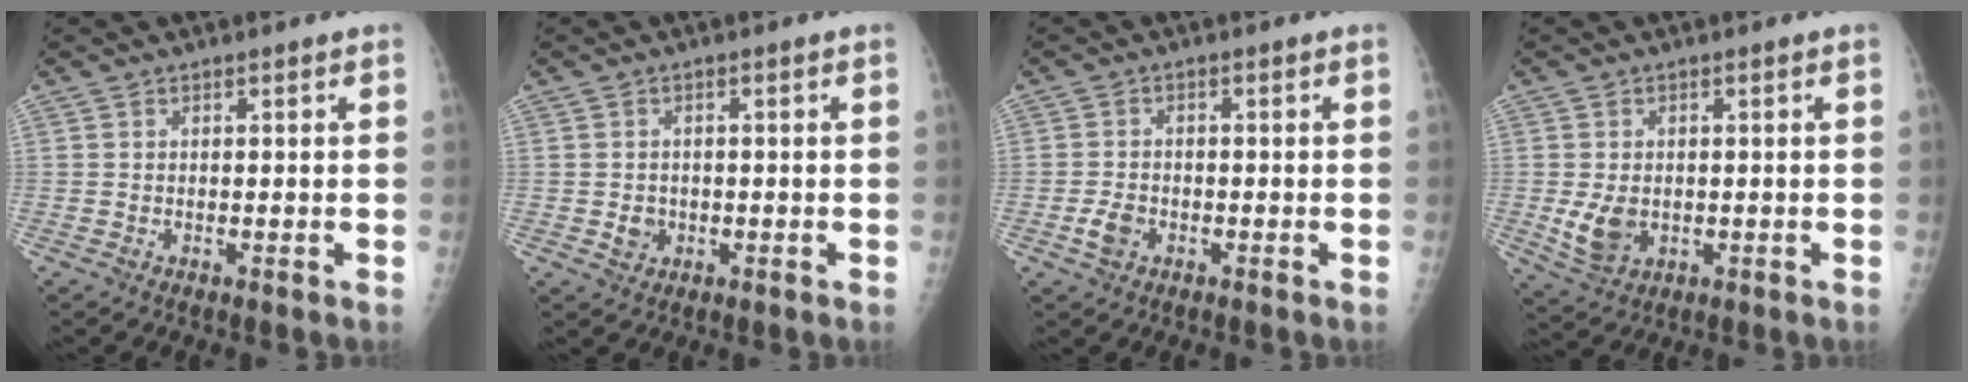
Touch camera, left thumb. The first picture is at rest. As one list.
[{"total": 2.4, "force": [-0.5, 2.2, 1.0], "torque": [-0.006, 0.004, -0.003]}, {"total": 3.1, "force": [-1.3, 2.2, 1.8], "torque": [-0.033, 0.006, -0.023]}, {"total": 5.6, "force": [-0.6, 4.1, 3.8], "torque": [-0.062, -0.007, 0.001]}]